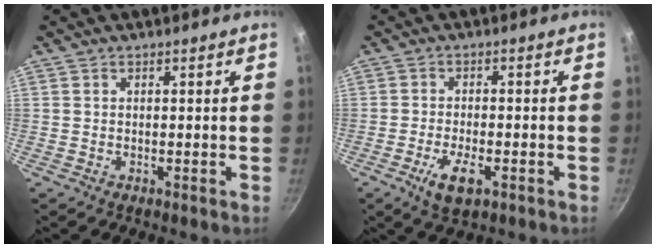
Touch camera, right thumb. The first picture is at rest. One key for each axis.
{"total": 6.2, "fx": -2.7, "fy": 2.5, "fz": 5.0, "tx": -0.093, "ty": 0.006, "tz": -0.047}